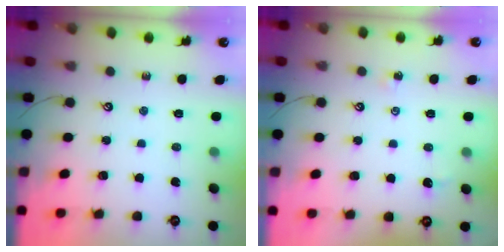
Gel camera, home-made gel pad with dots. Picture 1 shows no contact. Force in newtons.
{"total": 1.6, "press": 1.5, "slide": 0.4}